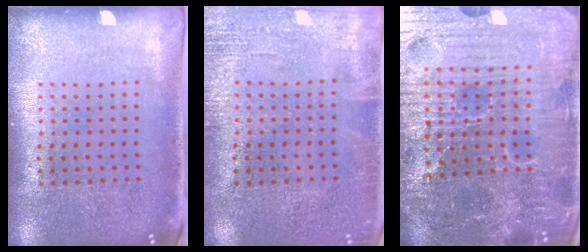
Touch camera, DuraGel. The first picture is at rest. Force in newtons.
{"total": 1.9, "press": 1.9, "slide": 0.2}
{"total": 6.0, "press": 5.6, "slide": 2.0}